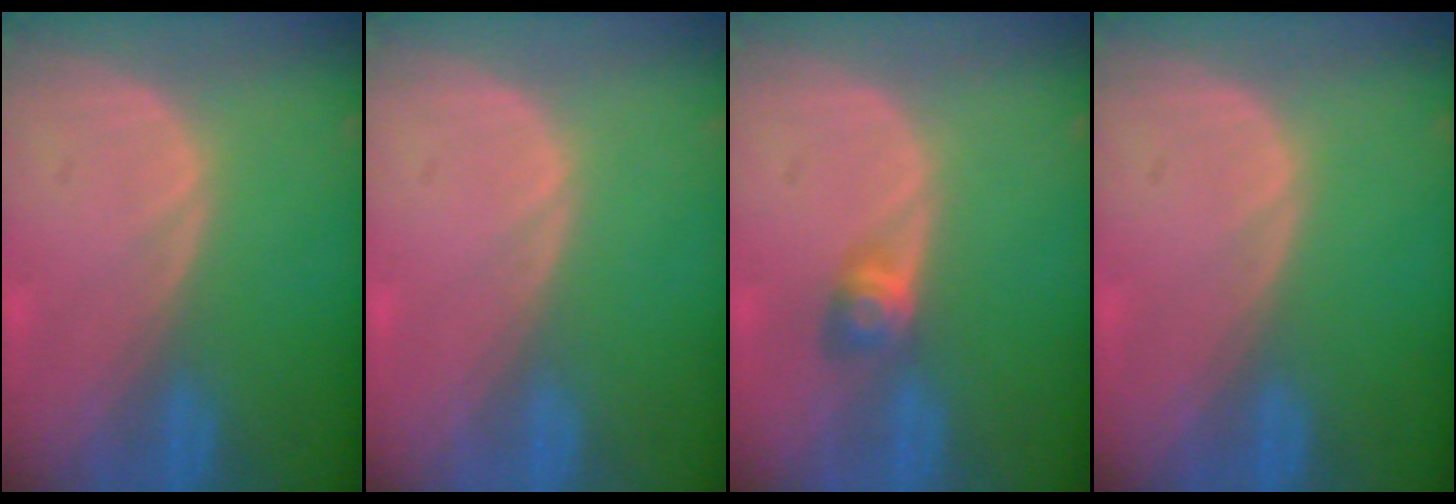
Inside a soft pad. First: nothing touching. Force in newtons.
{"total": 0.0}
{"total": 2.9, "press": 2.6, "slide": 1.4}
{"total": 0.0}